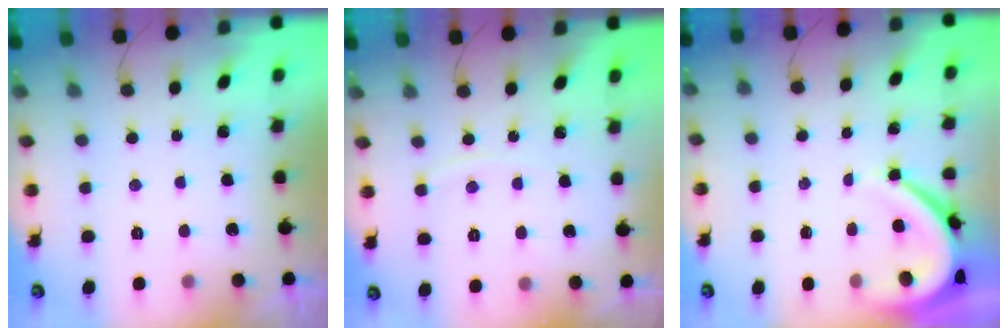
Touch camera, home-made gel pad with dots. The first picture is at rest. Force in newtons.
{"total": 4.4, "press": 4.4, "slide": 0.7}
{"total": 7.3, "press": 7.3, "slide": 0.9}